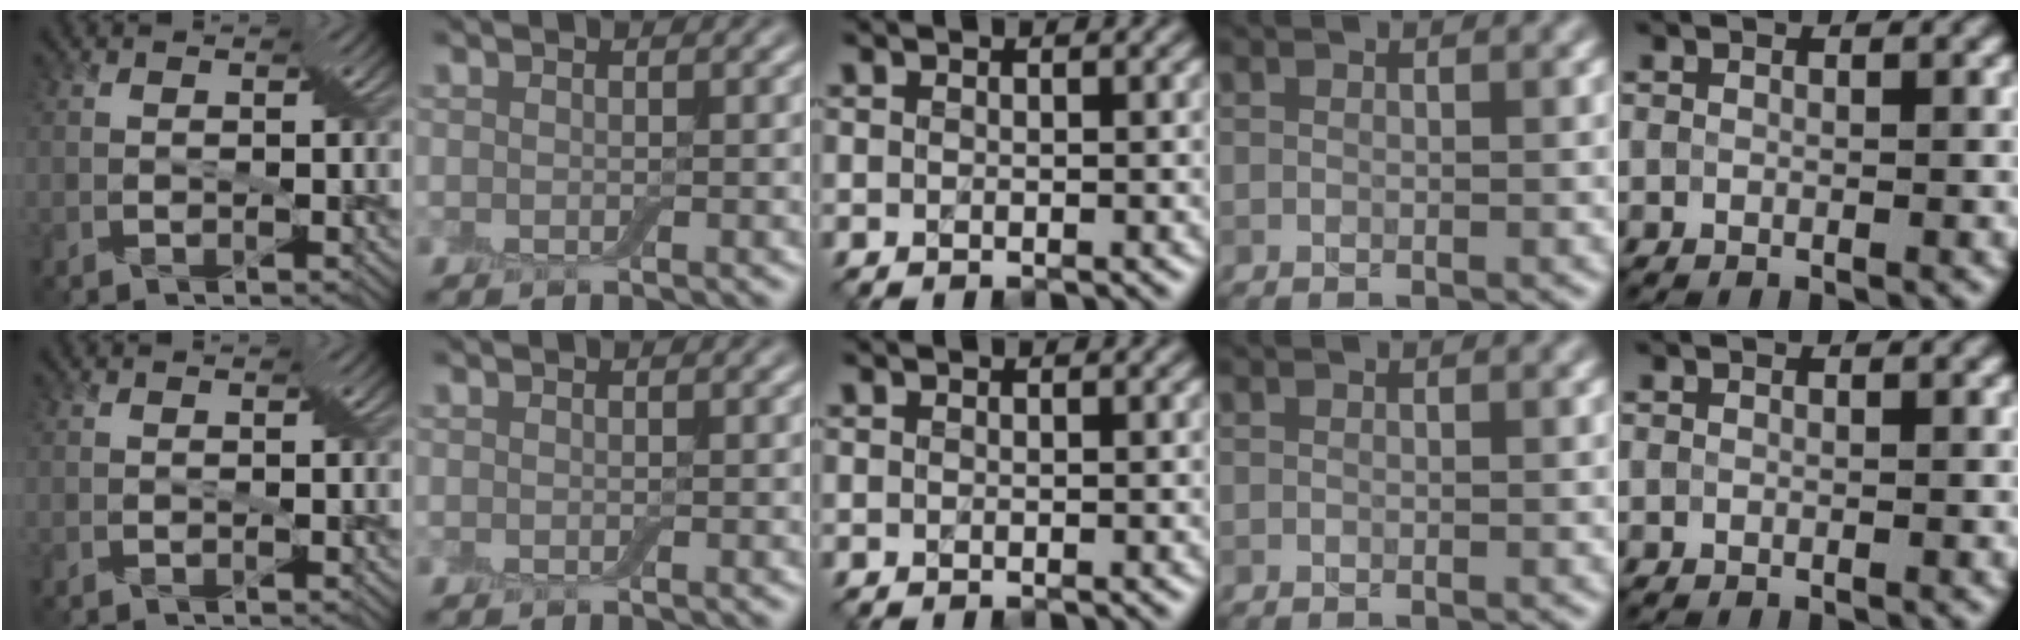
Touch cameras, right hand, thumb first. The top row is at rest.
{}